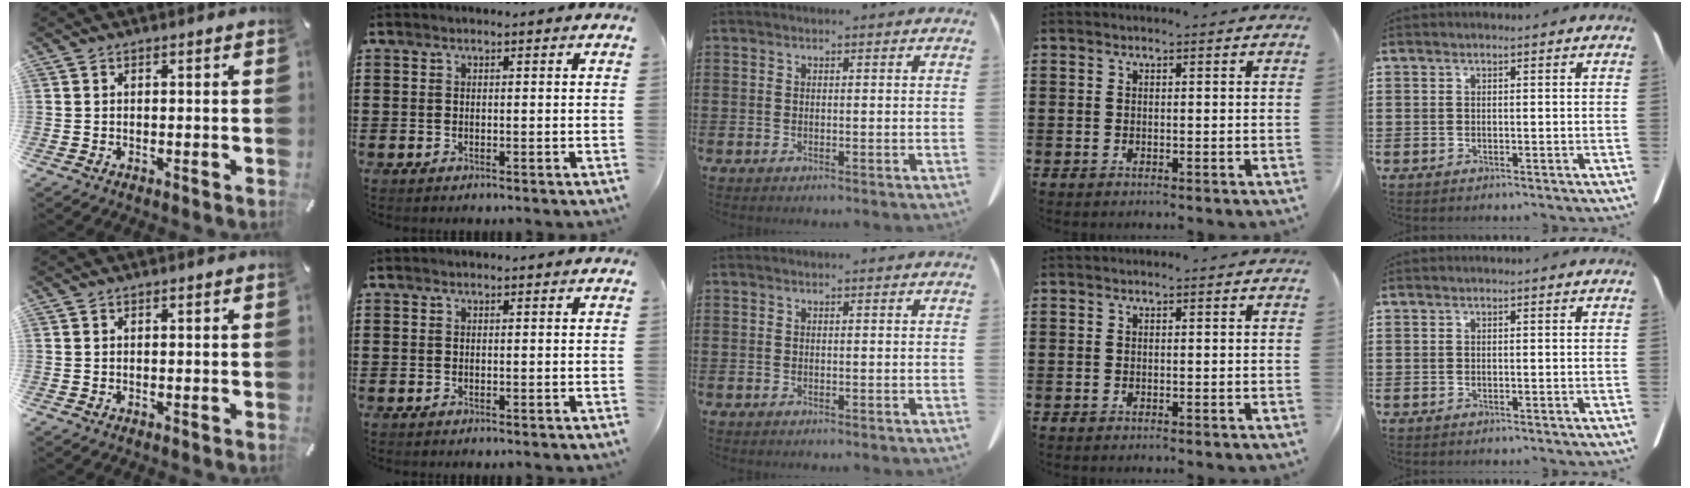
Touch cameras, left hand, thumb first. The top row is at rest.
{}